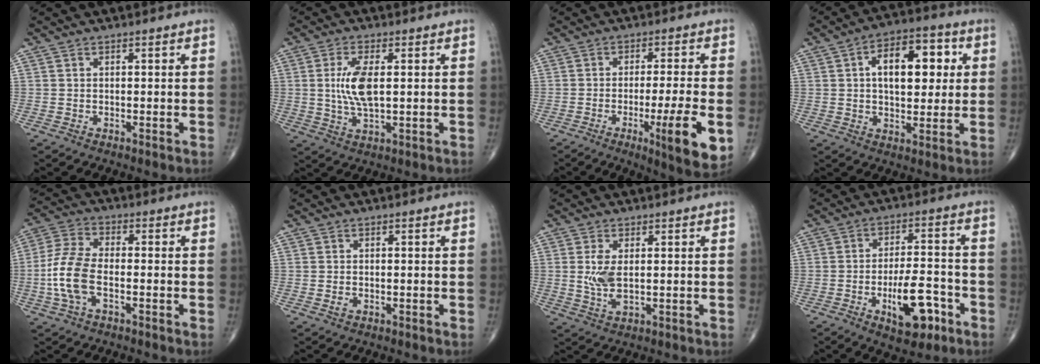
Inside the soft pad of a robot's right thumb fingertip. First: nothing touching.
{"total": 7.6, "force": [0.8, 3.0, 7.0], "torque": [-0.147, -0.008, 0.017]}
{"total": 11.3, "force": [-3.3, 1.0, 10.7], "torque": [-0.160, -0.009, -0.048]}
{"total": 14.0, "force": [2.9, 7.7, 11.3], "torque": [-0.133, 0.012, 0.039]}
{"total": 9.8, "force": [-2.4, 4.8, 8.2], "torque": [-0.185, 0.023, -0.054]}
{"total": 0.9, "force": [-0.4, 0.6, 0.7], "torque": [-0.015, 0.003, -0.007]}
{"total": 4.9, "force": [0.5, 2.1, 4.4], "torque": [-0.098, -0.009, 0.014]}
{"total": 11.8, "force": [-4.9, 5.0, 9.4], "torque": [-0.132, 0.029, -0.072]}